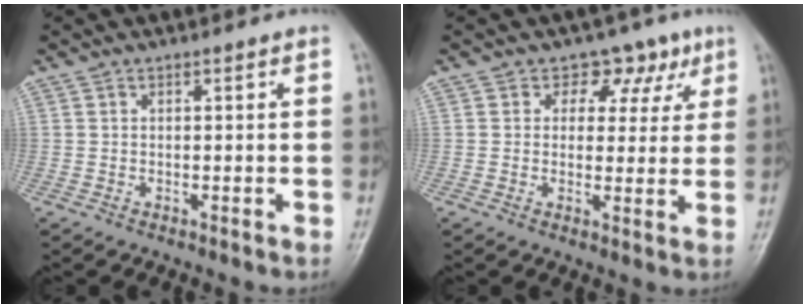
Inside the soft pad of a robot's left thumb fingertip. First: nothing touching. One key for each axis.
{"total": 6.5, "fx": 3.4, "fy": 5.1, "fz": 2.3, "tx": 0.021, "ty": -0.004, "tz": 0.038}